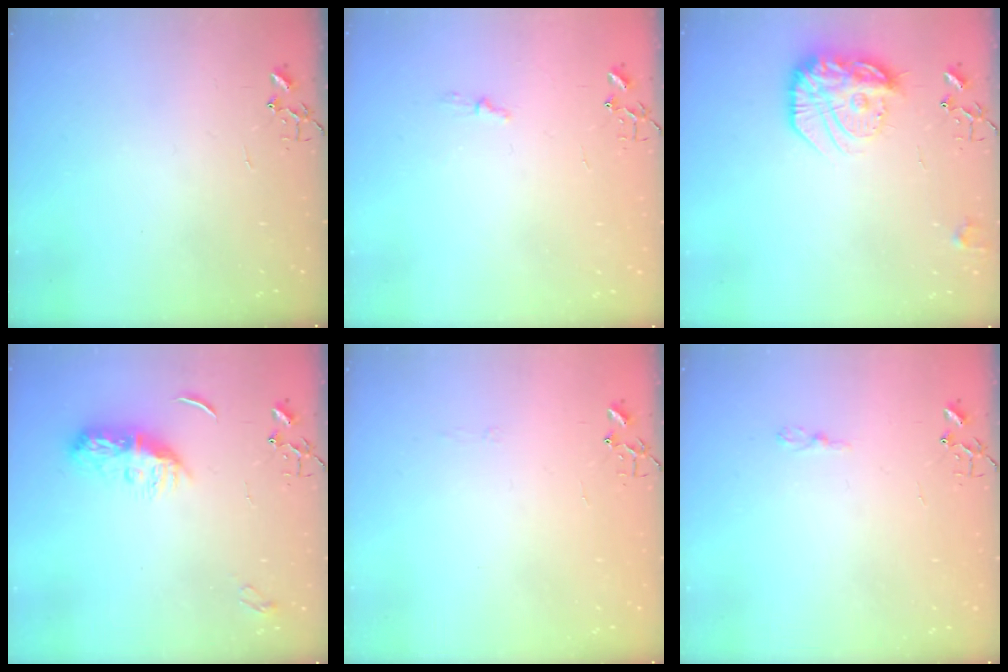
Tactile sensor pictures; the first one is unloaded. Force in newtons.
{"total": 3.8, "press": 3.8, "slide": 0.4}
{"total": 18.0, "press": 18.0, "slide": 1.5}
{"total": 9.4, "press": 9.4, "slide": 0.4}
{"total": 2.8, "press": 2.8, "slide": 0.5}
{"total": 3.9, "press": 3.9, "slide": 0.4}